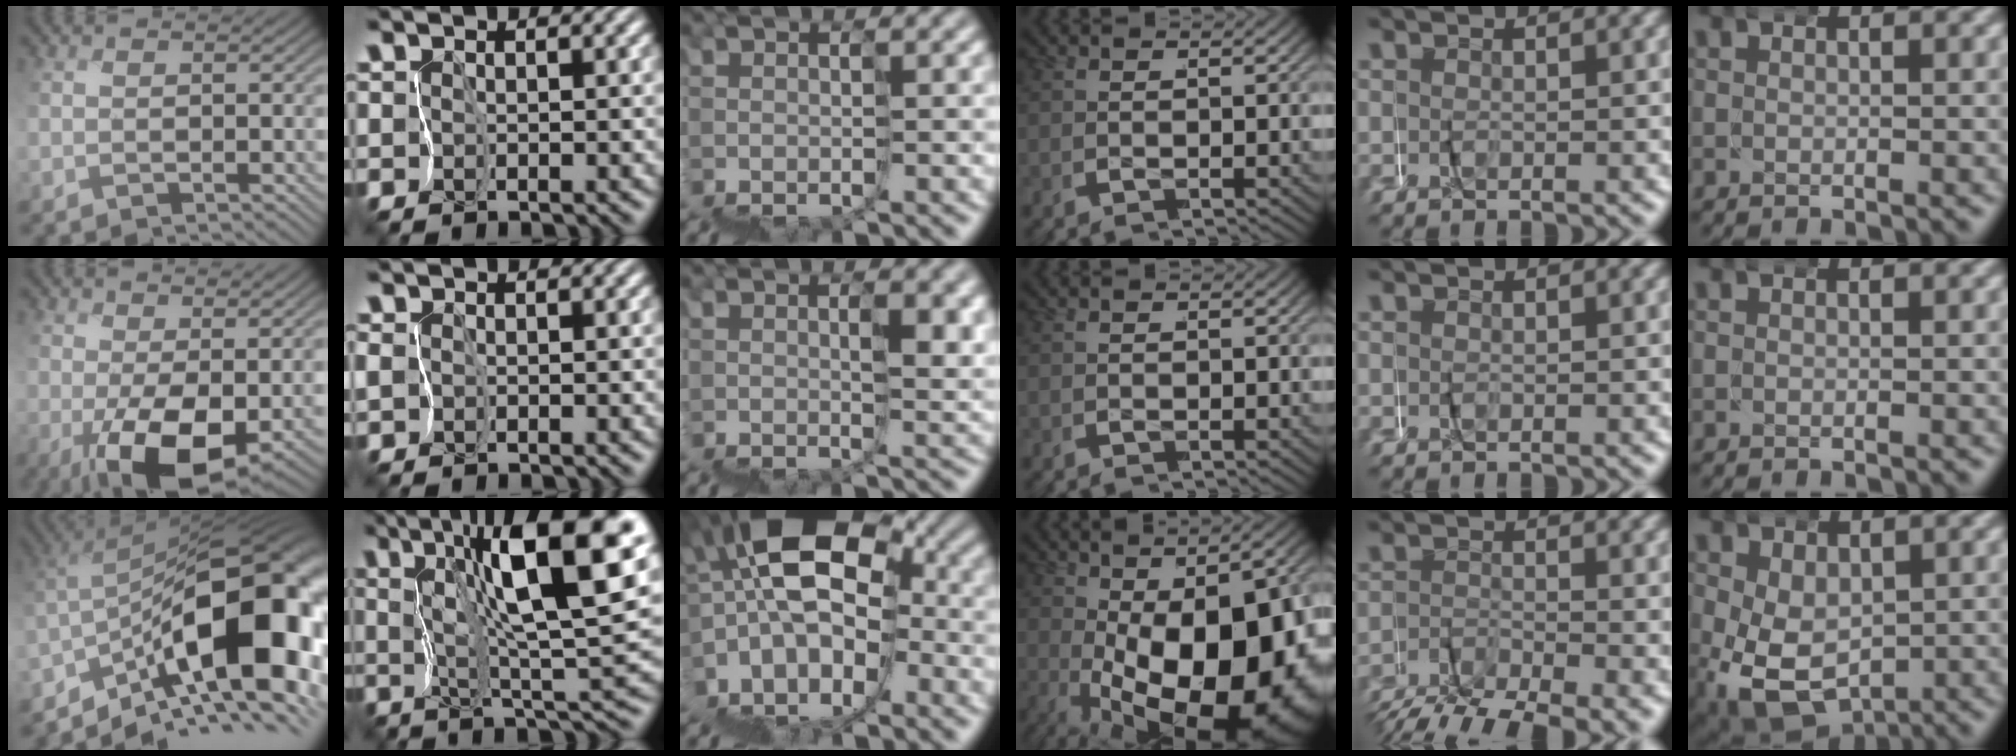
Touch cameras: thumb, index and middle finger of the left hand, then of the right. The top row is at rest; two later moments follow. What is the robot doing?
{"motion": "wrap", "object": "masking tape"}